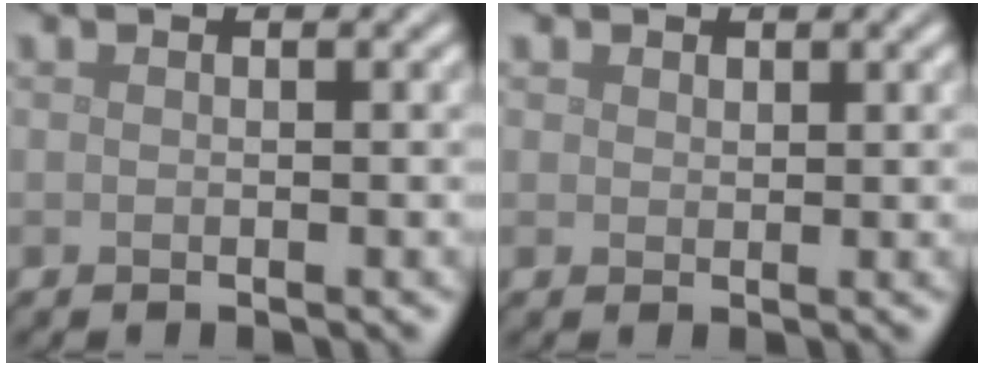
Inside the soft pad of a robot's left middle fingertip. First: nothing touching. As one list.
[{"total": 1.0, "force": [0.7, 0.8, 0.2], "torque": [-0.002, -0.002, 0.012]}]